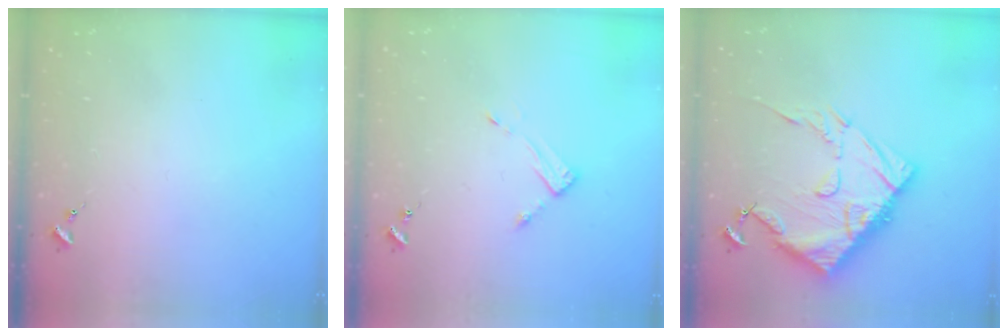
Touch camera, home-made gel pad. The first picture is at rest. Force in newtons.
{"total": 3.7, "press": 3.7, "slide": 0.1}
{"total": 18.0, "press": 17.9, "slide": 1.9}